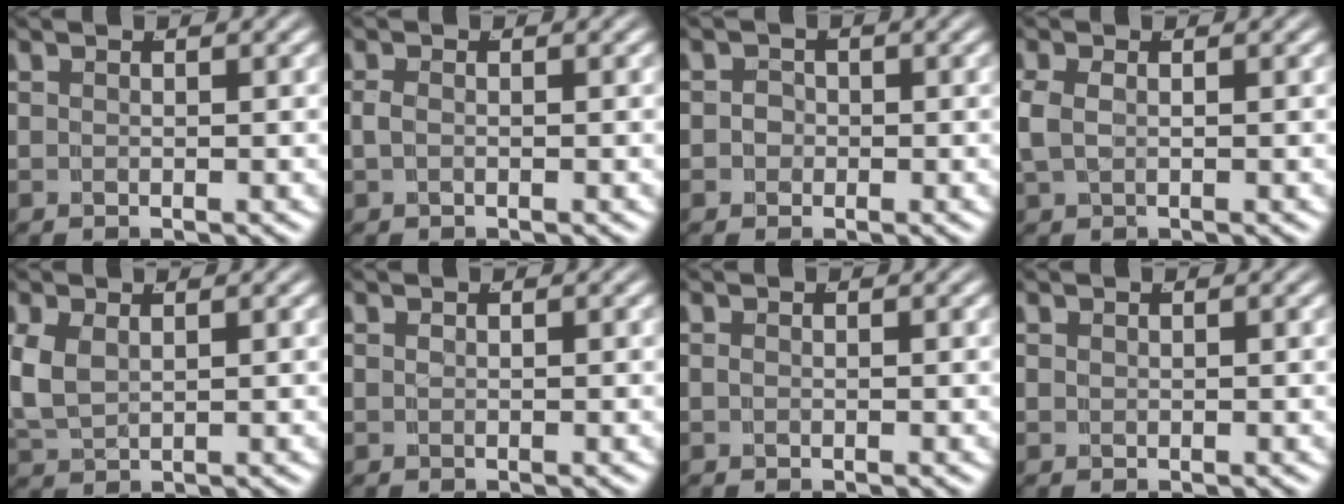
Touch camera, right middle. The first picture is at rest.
{"total": 0.6, "force": [-0.1, 0.0, 0.6], "torque": [-0.010, -0.003, 0.001]}
{"total": 1.4, "force": [-0.5, 1.3, 0.1], "torque": [0.005, -0.004, -0.010]}
{"total": 2.2, "force": [0.3, 1.4, 1.8], "torque": [-0.046, -0.002, 0.012]}
{"total": 3.7, "force": [0.5, 3.0, 2.0], "torque": [-0.063, -0.011, 0.021]}
{"total": 0.0}
{"total": 0.0}
{"total": 0.0}